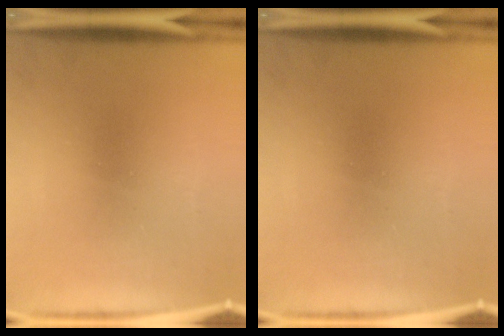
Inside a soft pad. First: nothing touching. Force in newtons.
{"total": 0.0}